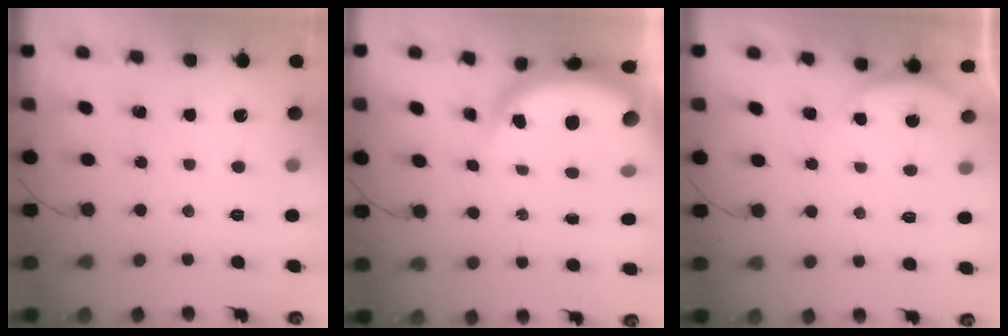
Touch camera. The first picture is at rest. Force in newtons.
{"total": 5.7, "press": 5.7, "slide": 0.8}
{"total": 2.8, "press": 2.7, "slide": 0.6}